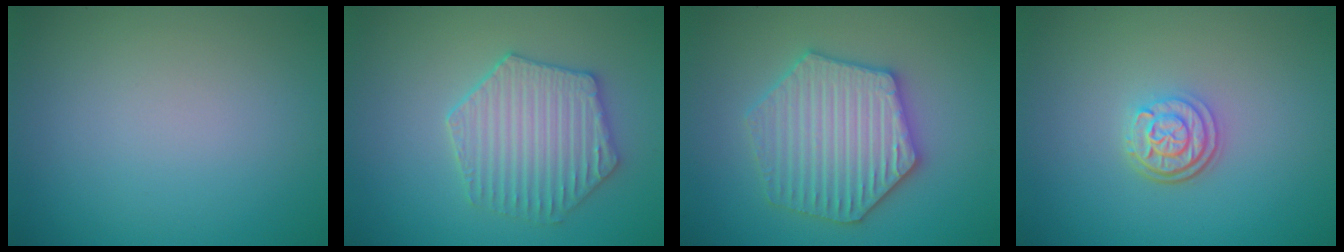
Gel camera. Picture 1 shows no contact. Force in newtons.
{"total": 4.7, "press": 4.2, "slide": 2.1}
{"total": 6.2, "press": 6.2, "slide": 1.0}
{"total": 3.0, "press": 2.4, "slide": 1.8}